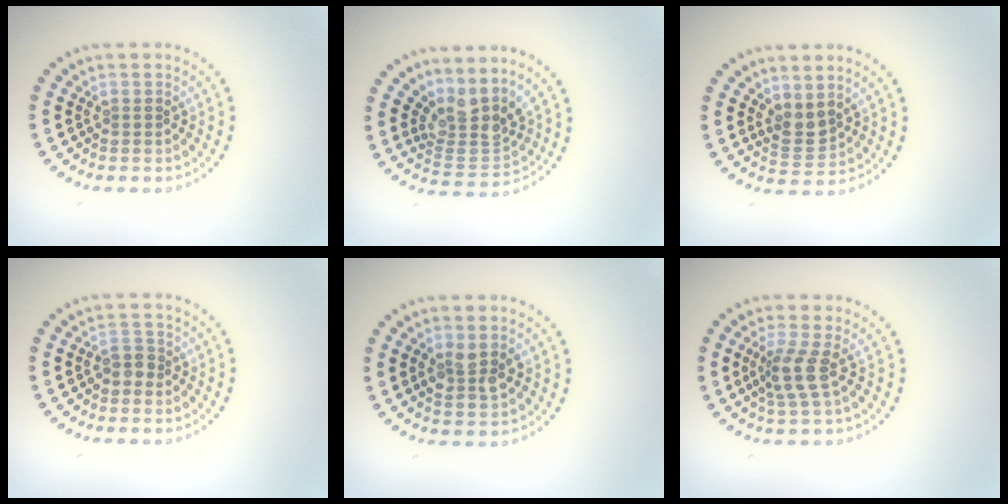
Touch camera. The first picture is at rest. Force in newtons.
{"total": 3.7, "press": 2.5, "slide": 2.8}
{"total": 2.0, "press": 1.6, "slide": 1.1}
{"total": 1.5, "press": 1.3, "slide": 0.7}
{"total": 2.7, "press": 2.7, "slide": 0.2}
{"total": 2.6, "press": 1.9, "slide": 1.7}